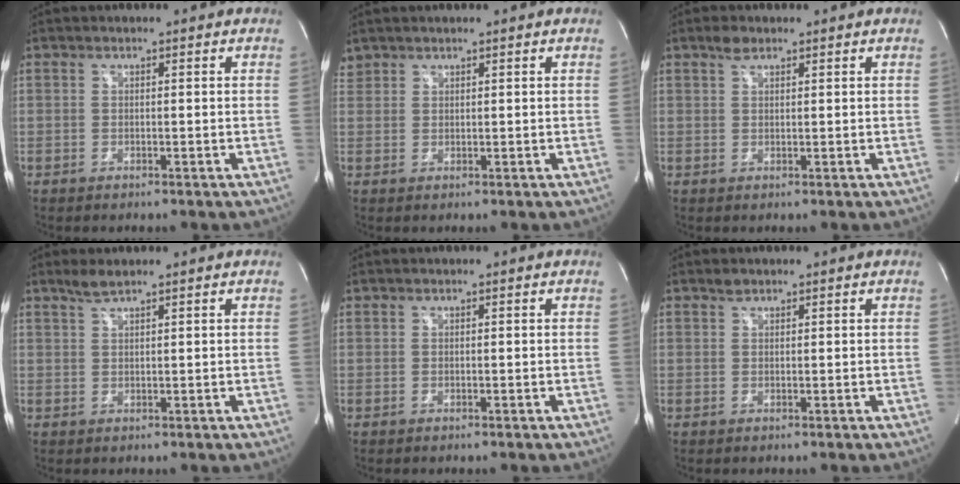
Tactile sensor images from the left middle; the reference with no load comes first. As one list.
[{"total": 1.6, "force": [1.4, 0.7, -0.2], "torque": [0.002, 0.011, 0.029]}, {"total": 1.8, "force": [1.3, 0.7, 0.9], "torque": [-0.025, 0.005, 0.026]}, {"total": 2.0, "force": [1.7, -0.1, 1.0], "torque": [-0.028, 0.004, 0.038]}, {"total": 0.0}, {"total": 0.9, "force": [0.8, 0.3, 0.2], "torque": [-0.007, 0.001, 0.014]}]